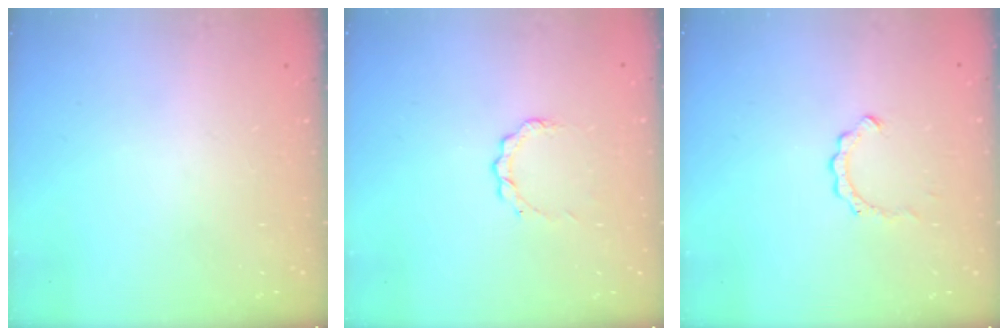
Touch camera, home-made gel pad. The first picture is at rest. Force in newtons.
{"total": 4.7, "press": 4.7, "slide": 0.2}
{"total": 2.4, "press": 2.4, "slide": 0.2}